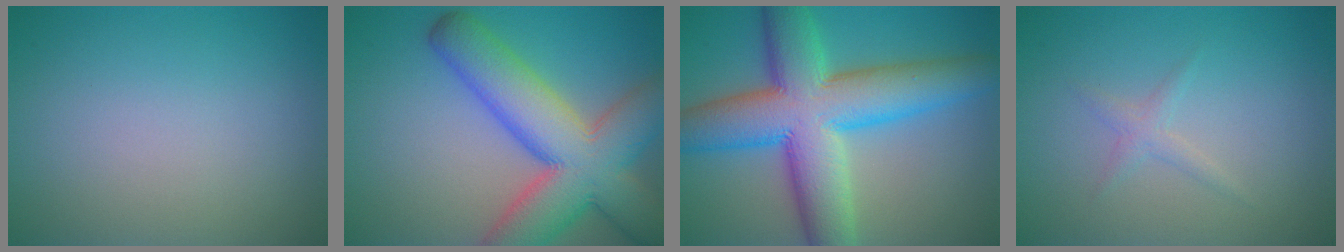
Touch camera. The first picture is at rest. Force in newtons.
{"total": 11.5, "press": 11.5, "slide": 0.6}
{"total": 12.3, "press": 12.3, "slide": 0.4}
{"total": 1.2, "press": 1.2, "slide": 0.0}